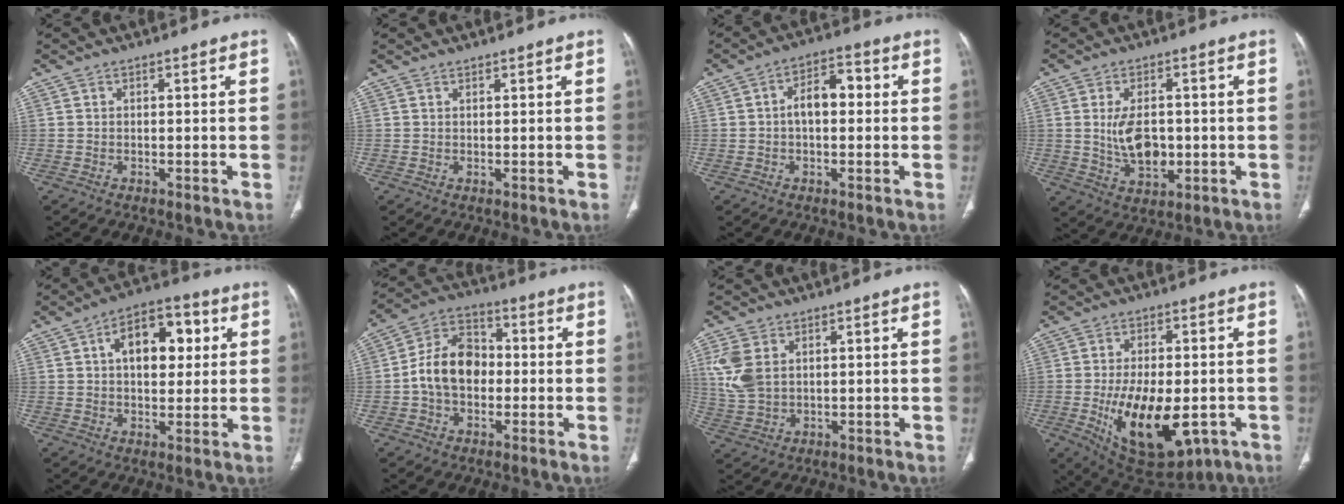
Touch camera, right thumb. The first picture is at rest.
{"total": 0.5, "force": [0.5, 0.1, 0.1], "torque": [-0.002, -0.004, 0.011]}
{"total": 6.7, "force": [0.3, 3.9, 5.5], "torque": [-0.080, 0.026, -0.004]}
{"total": 8.8, "force": [0.0, 5.3, 6.9], "torque": [-0.109, -0.004, 0.012]}
{"total": 13.0, "force": [3.4, 7.6, 10.0], "torque": [-0.114, 0.011, 0.049]}
{"total": 12.0, "force": [-0.9, 8.7, 8.1], "torque": [-0.129, 0.035, -0.026]}
{"total": 8.0, "force": [2.4, 5.4, 5.4], "torque": [-0.122, -0.003, 0.059]}
{"total": 19.1, "force": [-5.4, 9.7, 15.6], "torque": [-0.247, -0.004, -0.056]}